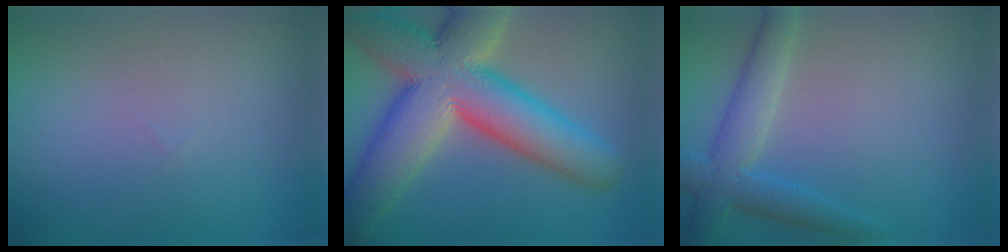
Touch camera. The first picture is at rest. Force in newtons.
{"total": 13.6, "press": 13.6, "slide": 0.8}
{"total": 4.3, "press": 4.3, "slide": 0.0}